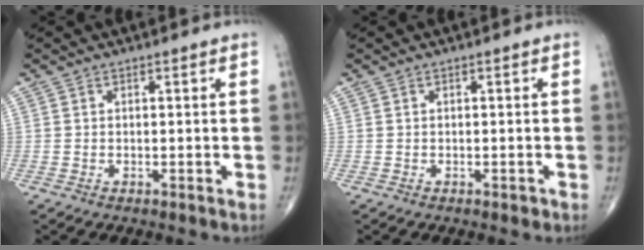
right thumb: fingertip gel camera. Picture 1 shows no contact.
{"total": 0.6, "force": [-0.2, 0.4, 0.4], "torque": [0.002, 0.000, -0.002]}